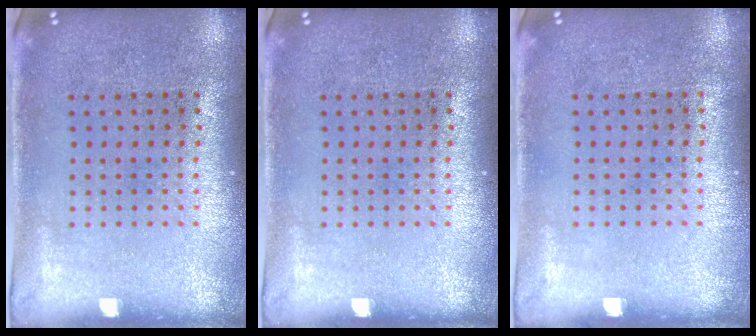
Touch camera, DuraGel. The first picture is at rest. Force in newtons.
{"total": 0.0}
{"total": 0.0}